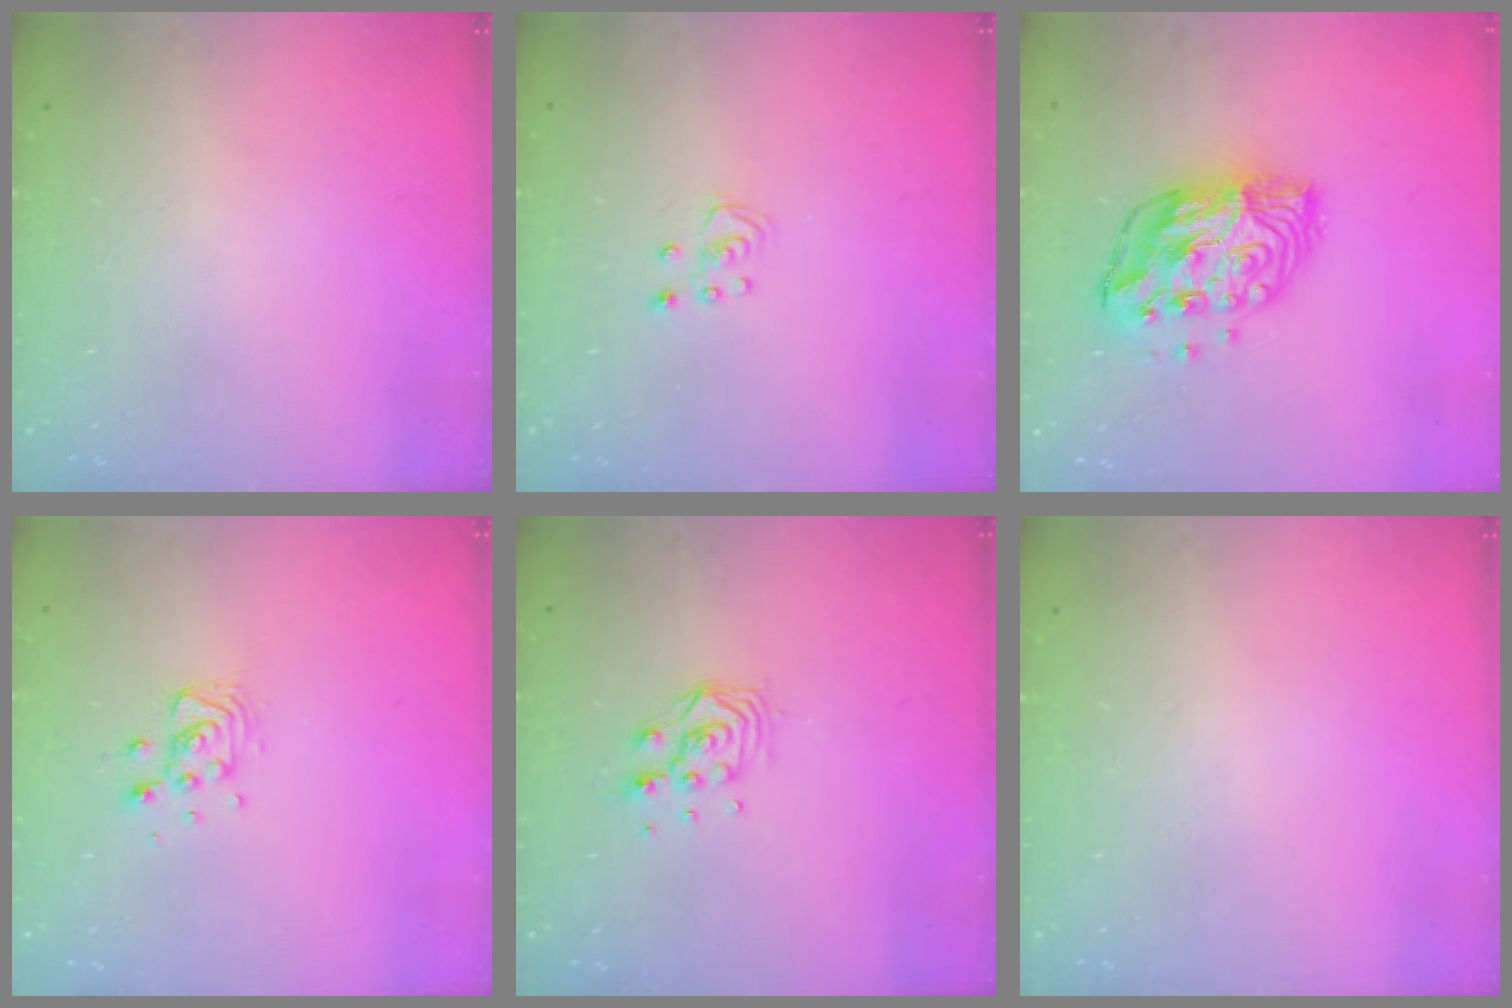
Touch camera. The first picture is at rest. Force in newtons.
{"total": 2.5, "press": 2.5, "slide": 0.2}
{"total": 13.2, "press": 13.2, "slide": 1.1}
{"total": 9.3, "press": 9.0, "slide": 2.3}
{"total": 6.6, "press": 6.6, "slide": 0.5}
{"total": 0.0}